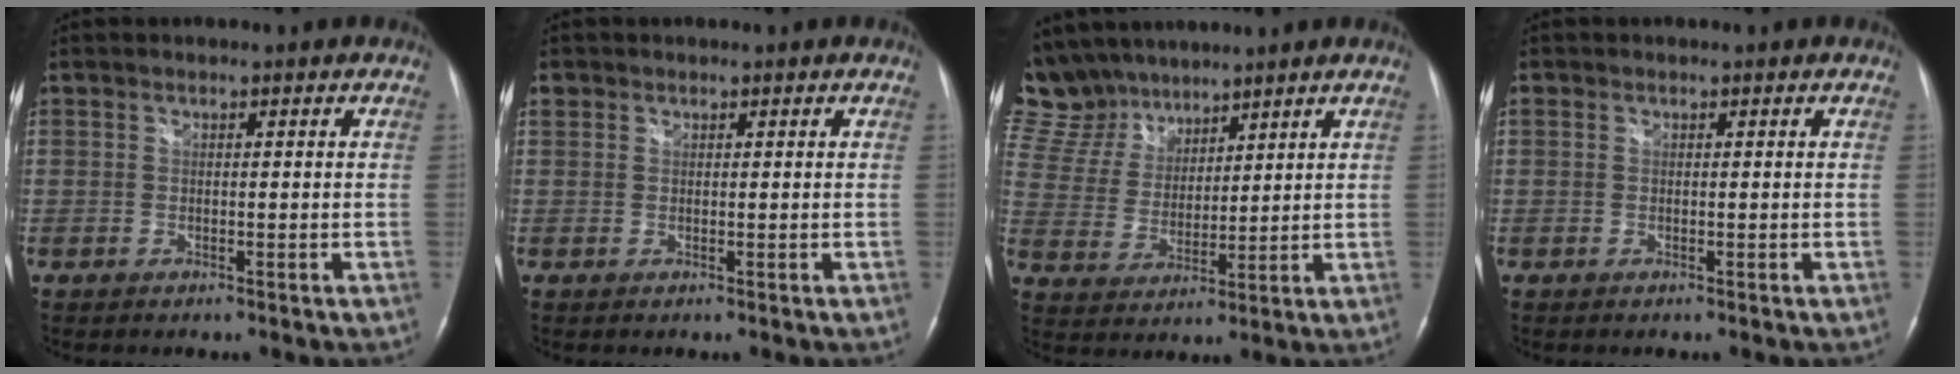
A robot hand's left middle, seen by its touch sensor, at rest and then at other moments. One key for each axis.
{"total": 1.2, "fx": 0.7, "fy": 1.0, "fz": 0.2, "tx": 0.000, "ty": 0.011, "tz": 0.011}
{"total": 13.3, "fx": 11.5, "fy": 6.3, "fz": 2.2, "tx": -0.070, "ty": 0.028, "tz": 0.237}
{"total": 0.5, "fx": 0.2, "fy": 0.4, "fz": 0.2, "tx": -0.005, "ty": 0.010, "tz": 0.004}